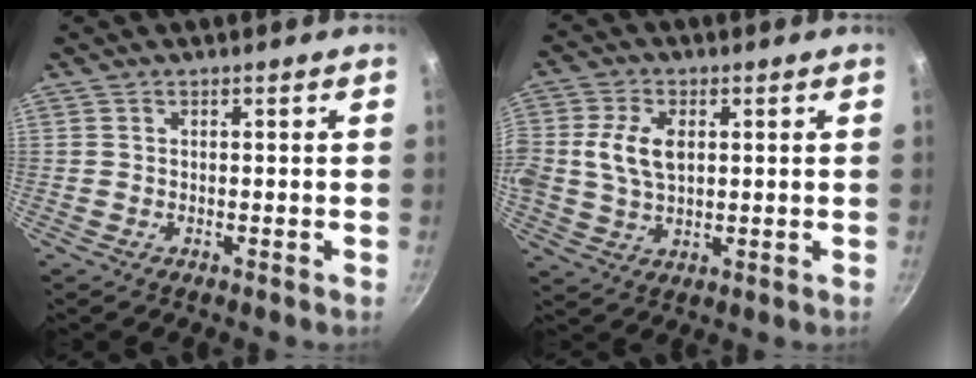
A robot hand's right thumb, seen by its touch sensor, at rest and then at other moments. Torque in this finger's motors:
{"motor_torque": [1.23, 1.36, 0.66, -0.44, 0.35]}